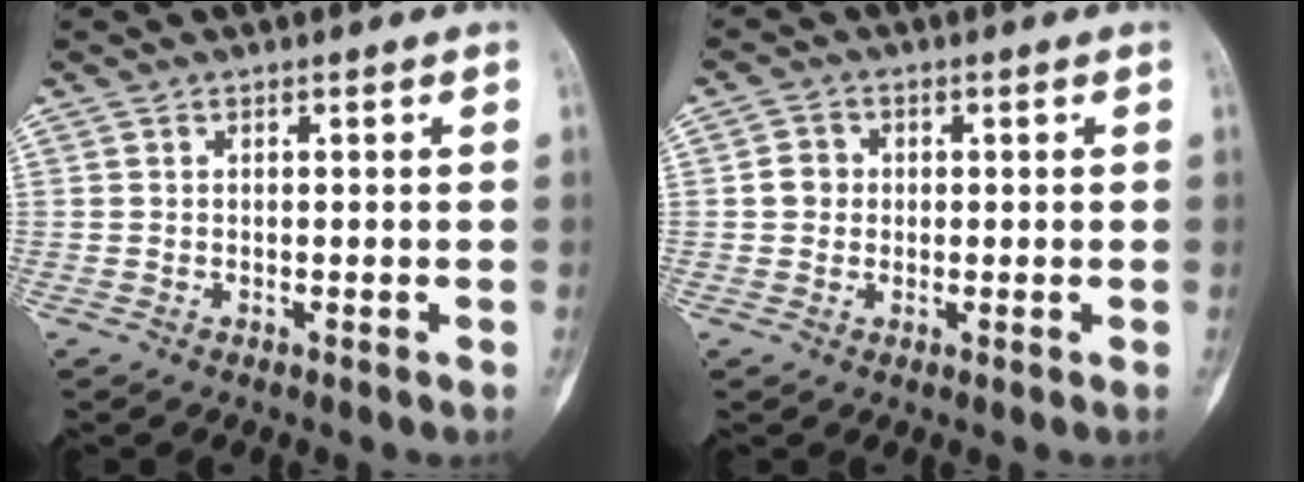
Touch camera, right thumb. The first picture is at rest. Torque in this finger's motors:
{"motor_torque": [0.22, 0.36, 0.16, -0.17, -0.05]}